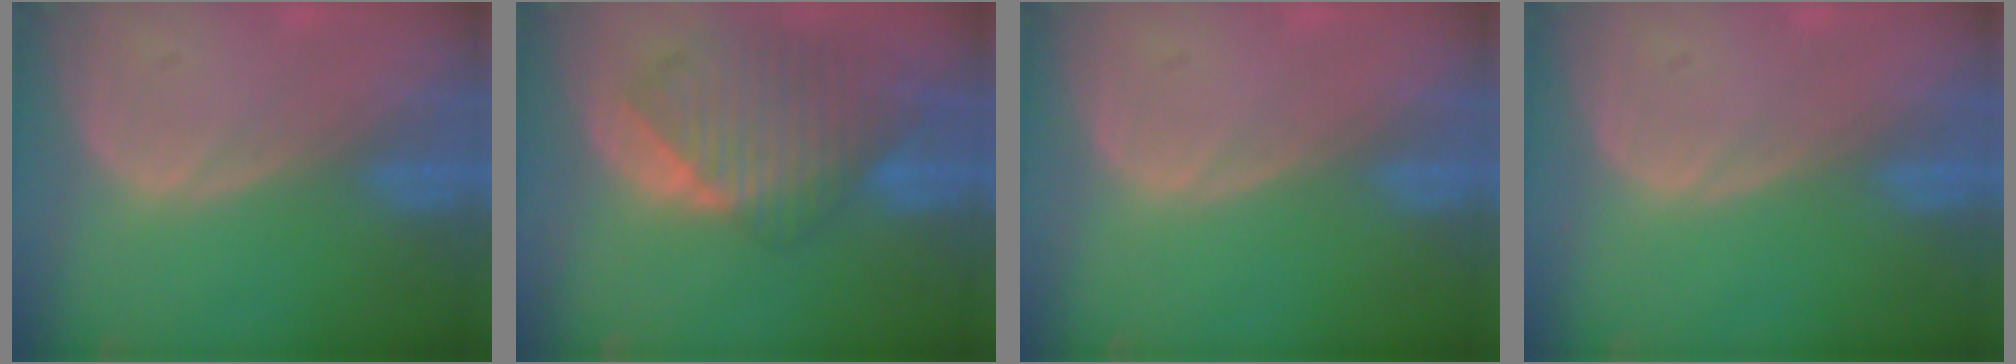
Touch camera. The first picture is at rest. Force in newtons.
{"total": 9.9, "press": 8.6, "slide": 5.0}
{"total": 0.0}
{"total": 0.0}